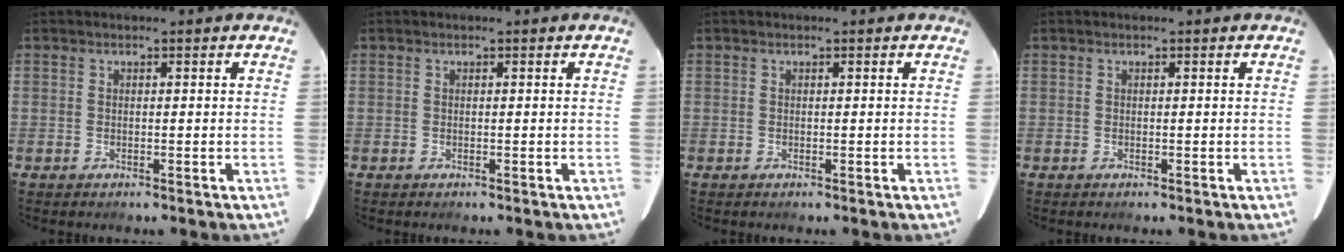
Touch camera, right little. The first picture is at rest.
{"total": 0.0}
{"total": 0.0}
{"total": 0.0}